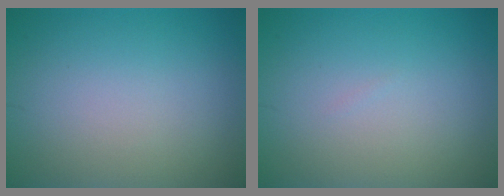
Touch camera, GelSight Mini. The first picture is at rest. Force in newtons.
{"total": 0.0}